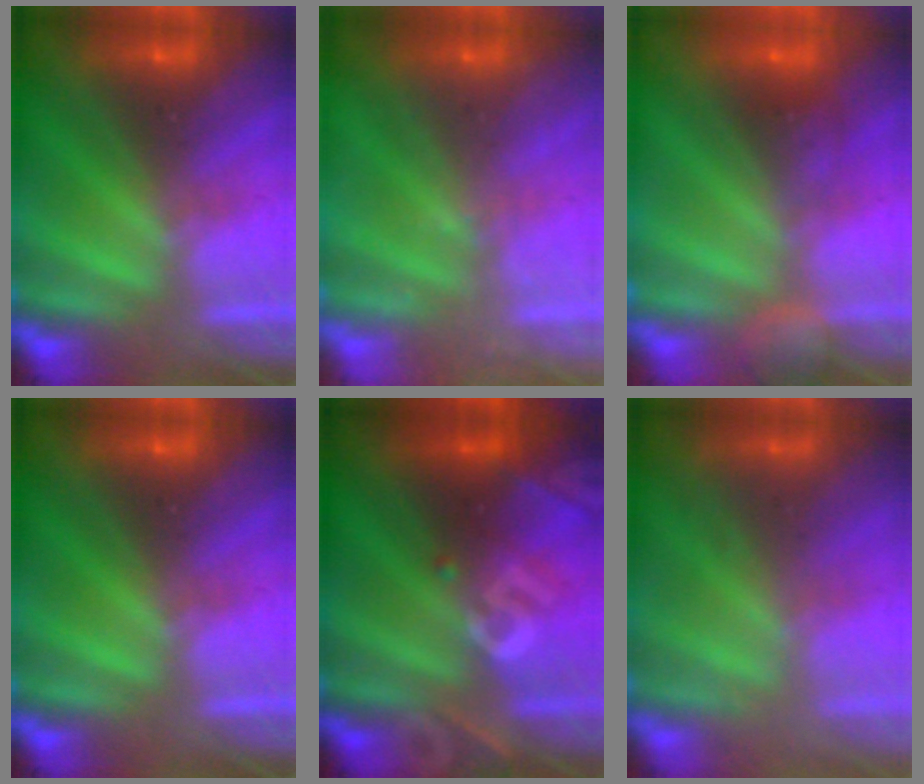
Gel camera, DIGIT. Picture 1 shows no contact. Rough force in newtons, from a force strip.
{"total": 2.4}
{"total": 2.4}
{"total": 0.0}
{"total": 2.7}
{"total": 2.2}